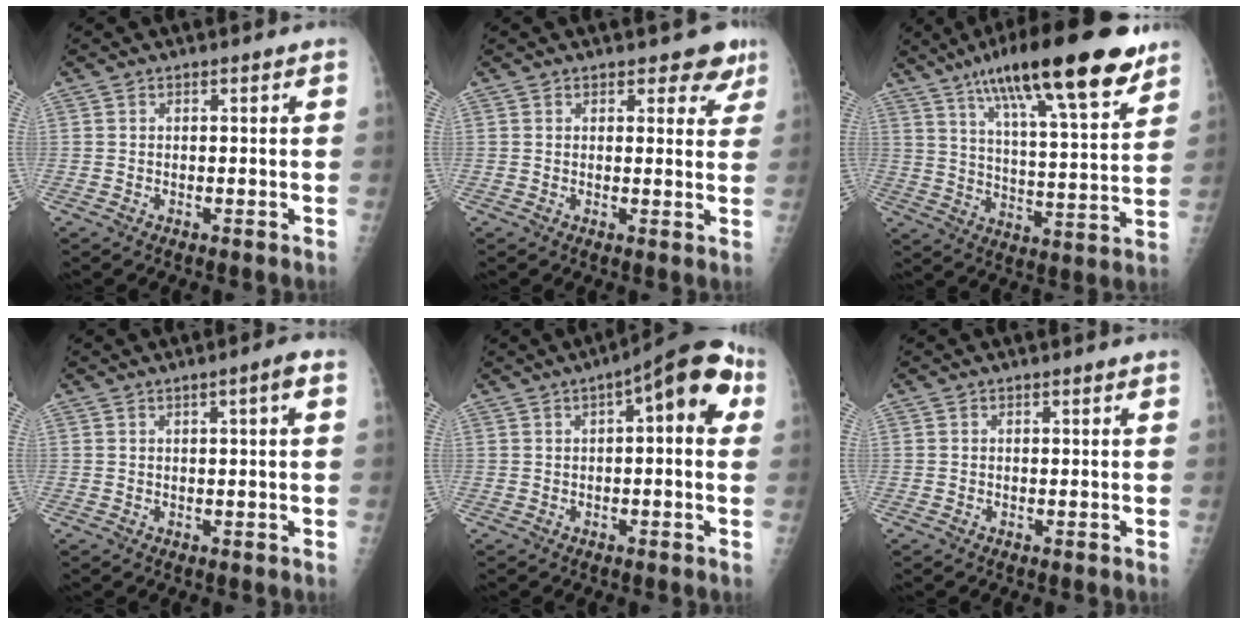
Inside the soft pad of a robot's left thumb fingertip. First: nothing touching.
{"total": 4.7, "force": [3.5, 2.6, 1.8], "torque": [0.016, -0.018, 0.034]}
{"total": 23.3, "force": [14.7, 5.3, 17.3], "torque": [-0.257, -0.040, 0.233]}
{"total": 2.4, "force": [0.7, 0.0, 2.3], "torque": [-0.039, 0.005, 0.013]}
{"total": 11.5, "force": [3.2, 4.4, 10.1], "torque": [-0.112, 0.027, 0.032]}
{"total": 0.0}